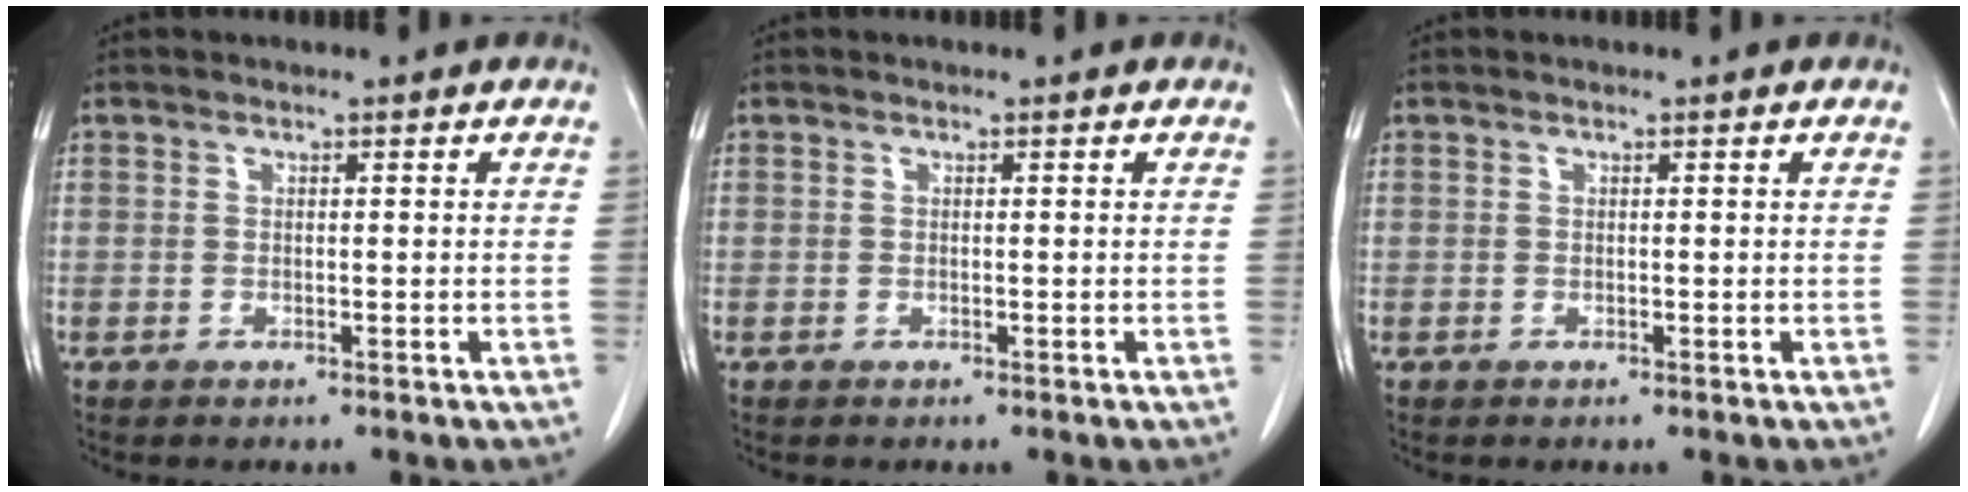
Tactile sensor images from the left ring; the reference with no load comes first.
{"total": 0.0}
{"total": 0.0}